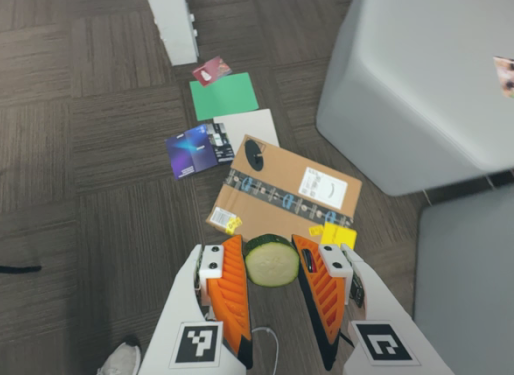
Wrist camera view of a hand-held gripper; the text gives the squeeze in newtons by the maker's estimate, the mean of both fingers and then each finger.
{"total": 10.1, "left": 9.9, "right": 10.3}